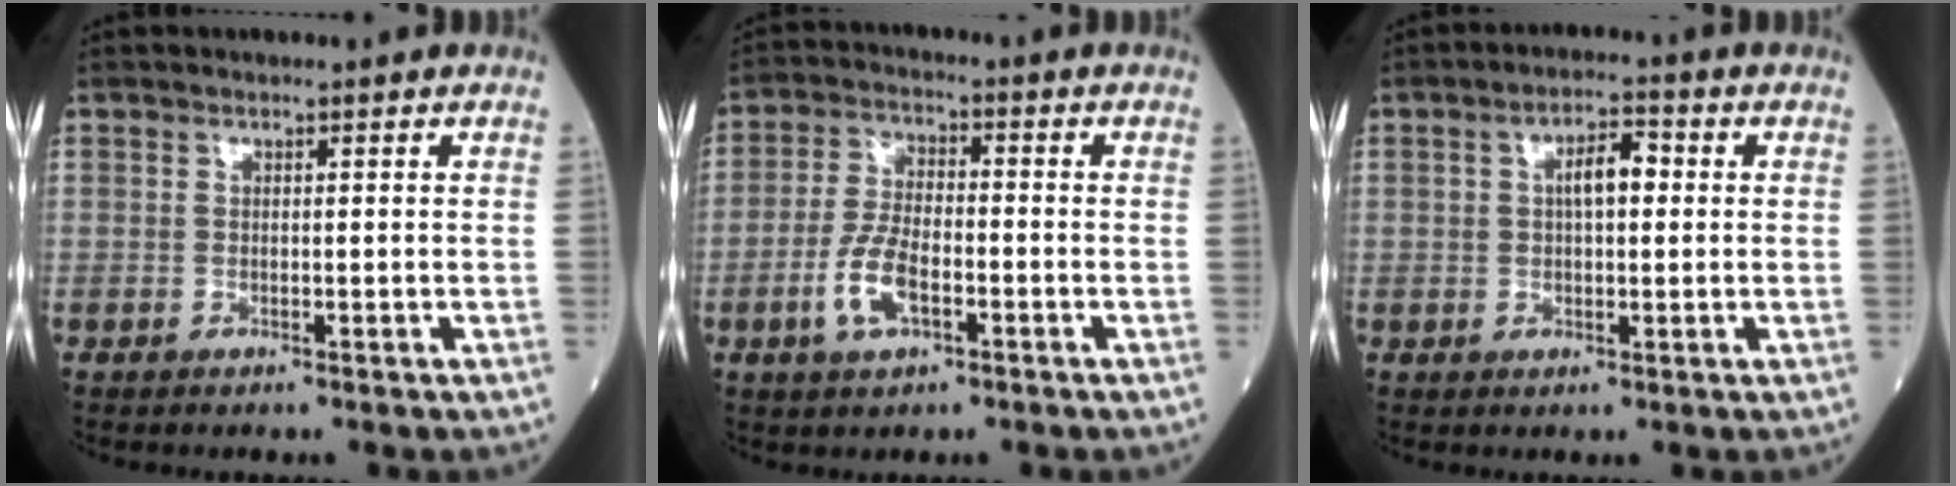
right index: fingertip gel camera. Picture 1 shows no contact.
{"total": 7.1, "force": [-2.8, 2.7, 5.9], "torque": [-0.132, -0.001, -0.053]}
{"total": 5.0, "force": [0.8, 2.0, 4.5], "torque": [-0.076, 0.015, 0.013]}